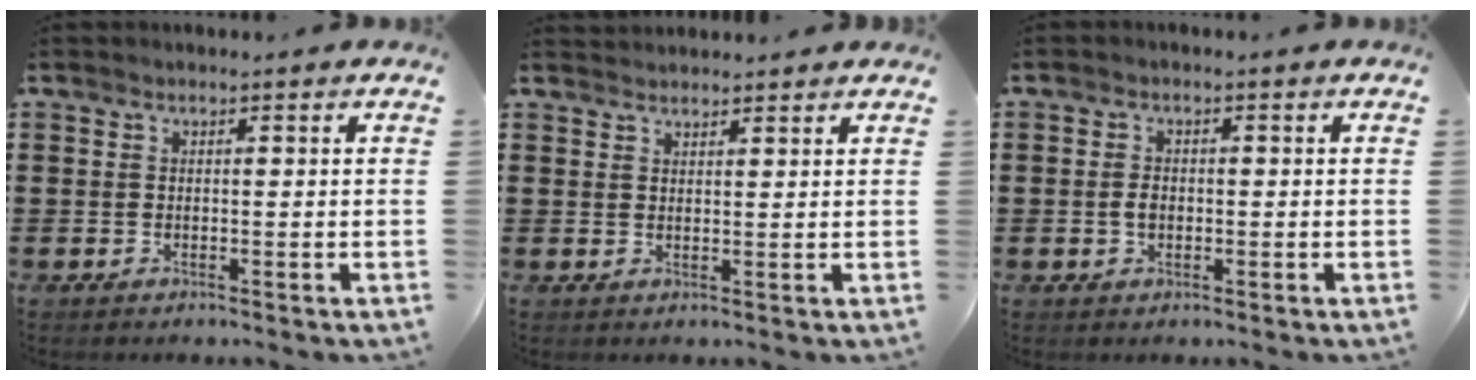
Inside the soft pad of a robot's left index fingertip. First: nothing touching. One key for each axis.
{"total": 1.6, "fx": 1.6, "fy": 0.2, "fz": -0.2, "tx": 0.000, "ty": 0.003, "tz": 0.032}
{"total": 2.0, "fx": -0.2, "fy": 1.3, "fz": 1.5, "tx": -0.032, "ty": 0.005, "tz": -0.005}